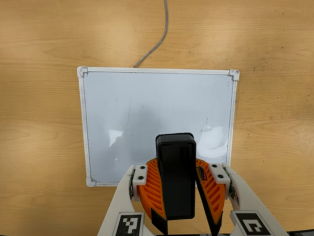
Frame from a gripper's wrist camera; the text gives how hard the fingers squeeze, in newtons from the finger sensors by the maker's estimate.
{"total": 10.3, "left": 10.6, "right": 10.0}